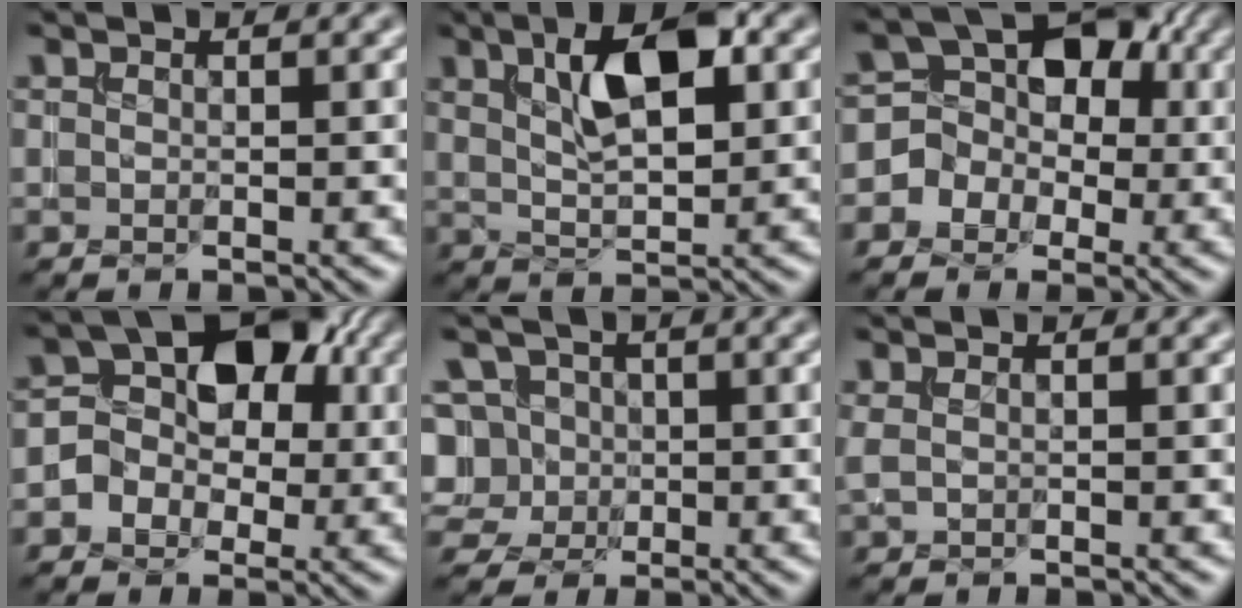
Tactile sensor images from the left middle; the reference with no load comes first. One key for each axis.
{"total": 6.4, "fx": 2.4, "fy": 2.6, "fz": 5.4, "tx": -0.093, "ty": 0.007, "tz": 0.039}
{"total": 5.4, "fx": -0.3, "fy": 4.6, "fz": 2.7, "tx": -0.017, "ty": 0.019, "tz": -0.025}
{"total": 6.1, "fx": -0.1, "fy": 4.6, "fz": 3.9, "tx": -0.043, "ty": 0.016, "tz": -0.018}
{"total": 7.2, "fx": 0.4, "fy": 6.5, "fz": 2.9, "tx": -0.056, "ty": 0.036, "tz": -0.018}
{"total": 0.8, "fx": 0.3, "fy": 0.2, "fz": 0.6, "tx": -0.016, "ty": 0.002, "tz": 0.006}